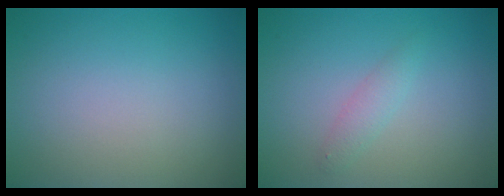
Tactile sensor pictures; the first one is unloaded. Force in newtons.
{"total": 1.4, "press": 1.4, "slide": 0.0}